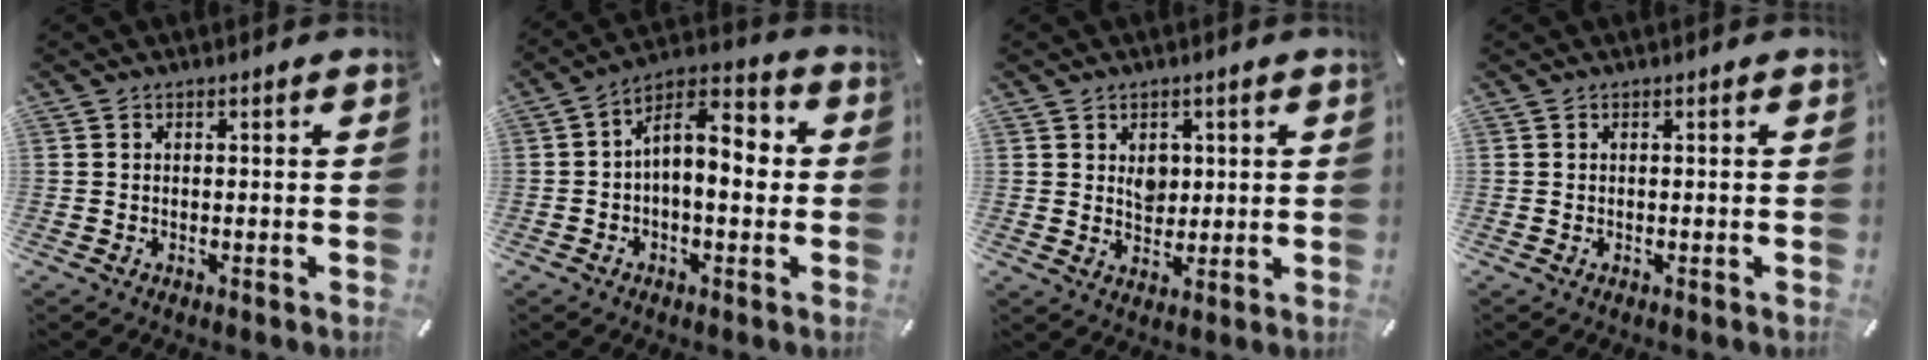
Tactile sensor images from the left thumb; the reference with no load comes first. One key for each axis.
{"total": 9.5, "fx": 0.2, "fy": 5.3, "fz": 7.9, "tx": -0.127, "ty": -0.007, "tz": 0.001}
{"total": 4.4, "fx": 1.4, "fy": 3.8, "fz": 1.8, "tx": -0.013, "ty": -0.007, "tz": 0.021}
{"total": 0.0}